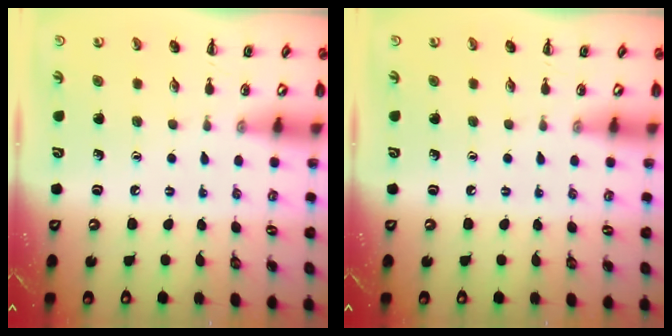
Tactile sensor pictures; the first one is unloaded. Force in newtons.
{"total": 0.0}